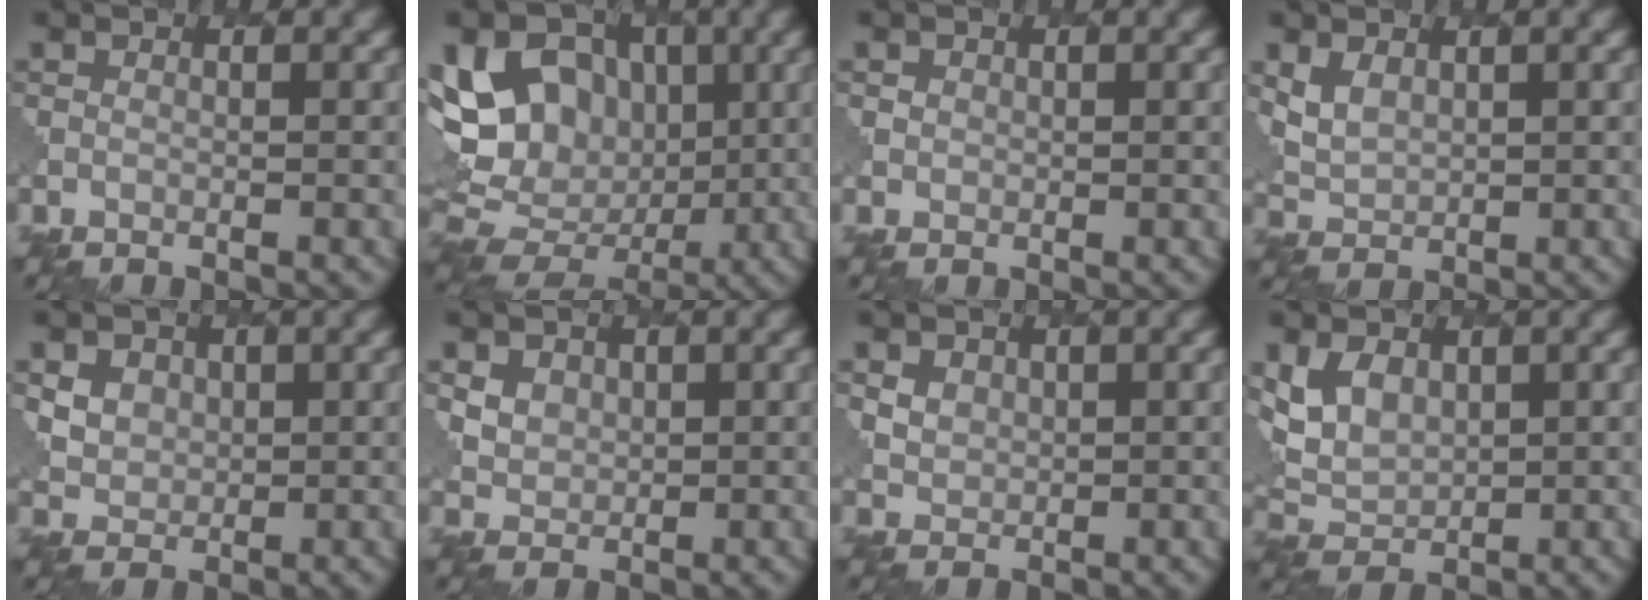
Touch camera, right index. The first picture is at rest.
{"total": 13.6, "force": [2.5, 11.1, 7.5], "torque": [-0.138, 0.024, 0.041]}
{"total": 1.0, "force": [0.5, 0.9, -0.1], "torque": [0.008, -0.002, 0.007]}
{"total": 2.5, "force": [1.4, 1.8, 1.1], "torque": [-0.031, -0.001, 0.030]}
{"total": 6.0, "force": [2.9, 4.6, 2.4], "torque": [-0.058, 0.016, 0.042]}
{"total": 4.9, "force": [2.5, 3.7, 1.9], "torque": [-0.048, 0.011, 0.041]}
{"total": 3.3, "force": [1.9, 2.5, 1.1], "torque": [-0.034, 0.009, 0.036]}
{"total": 4.3, "force": [1.4, 3.3, 2.5], "torque": [-0.055, -0.004, 0.026]}